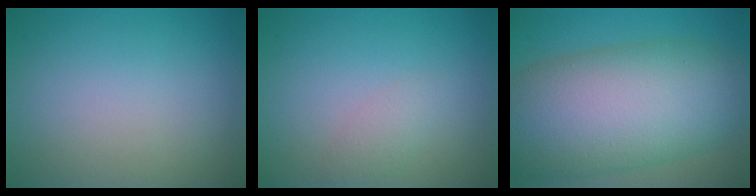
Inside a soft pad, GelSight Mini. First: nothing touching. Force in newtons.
{"total": 1.4, "press": 1.4, "slide": 0.1}
{"total": 13.8, "press": 13.8, "slide": 0.2}